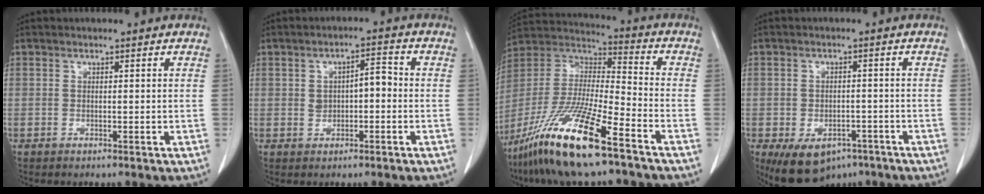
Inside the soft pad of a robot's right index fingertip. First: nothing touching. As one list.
[{"total": 4.4, "force": [0.0, 2.2, 3.8], "torque": [-0.063, 0.021, 0.003]}, {"total": 18.8, "force": [-12.1, 1.5, 14.3], "torque": [-0.322, -0.040, -0.230]}, {"total": 9.8, "force": [-6.3, 5.9, 4.7], "torque": [-0.075, 0.005, -0.087]}]